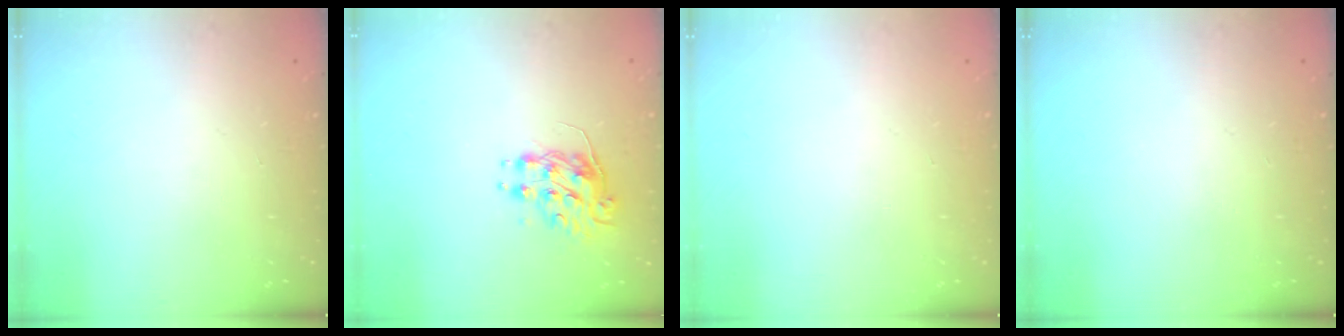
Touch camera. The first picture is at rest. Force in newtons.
{"total": 8.8, "press": 8.7, "slide": 0.4}
{"total": 0.0}
{"total": 0.0}